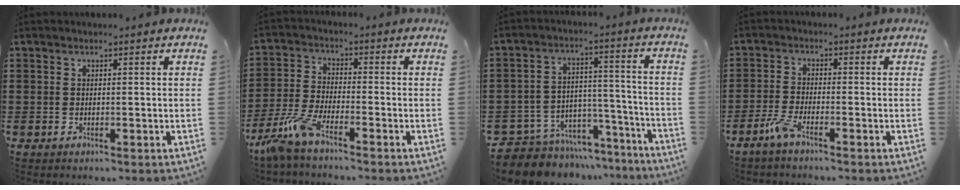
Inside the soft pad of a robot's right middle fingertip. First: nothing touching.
{"total": 6.8, "force": [-5.2, 1.3, 4.3], "torque": [-0.125, -0.017, -0.106]}
{"total": 7.8, "force": [-7.3, 2.7, 0.6], "torque": [-0.011, 0.022, -0.138]}
{"total": 3.7, "force": [-2.5, 0.6, 2.6], "torque": [-0.072, -0.007, -0.053]}